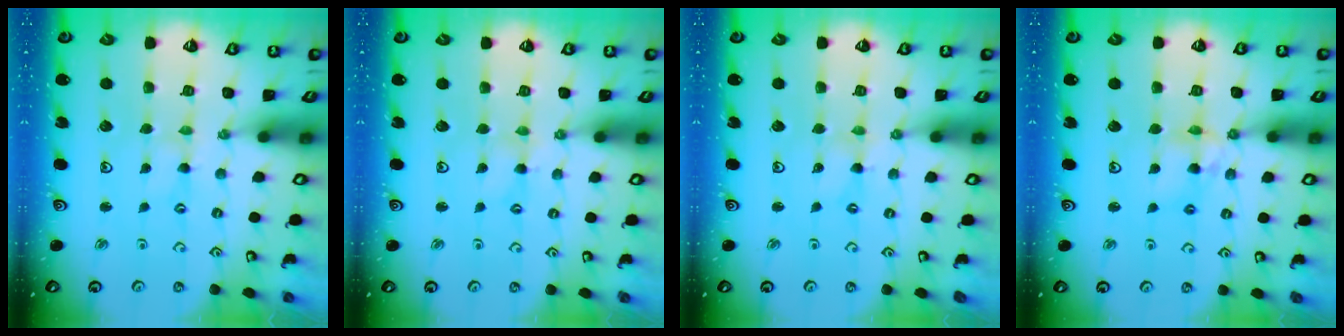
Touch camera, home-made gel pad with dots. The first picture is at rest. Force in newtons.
{"total": 0.9, "press": 0.9, "slide": 0.2}
{"total": 0.0}
{"total": 7.1, "press": 7.0, "slide": 0.7}